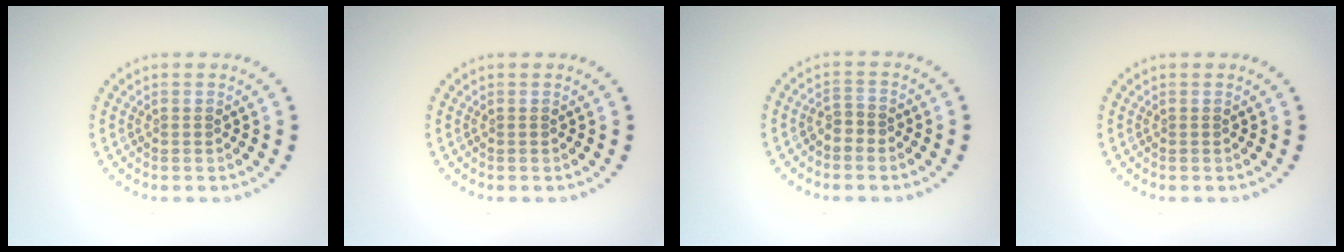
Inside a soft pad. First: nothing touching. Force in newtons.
{"total": 0.0}
{"total": 1.4, "press": 1.1, "slide": 0.8}
{"total": 0.0}